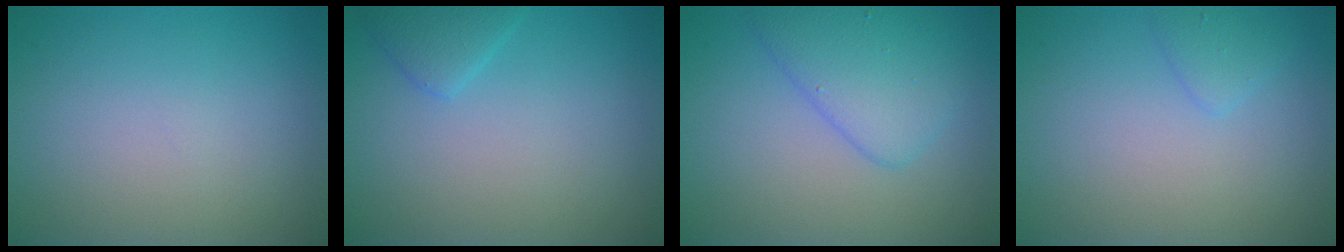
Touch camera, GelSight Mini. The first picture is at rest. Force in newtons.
{"total": 1.8, "press": 1.8, "slide": 0.2}
{"total": 4.1, "press": 4.0, "slide": 0.3}
{"total": 1.3, "press": 1.3, "slide": 0.0}